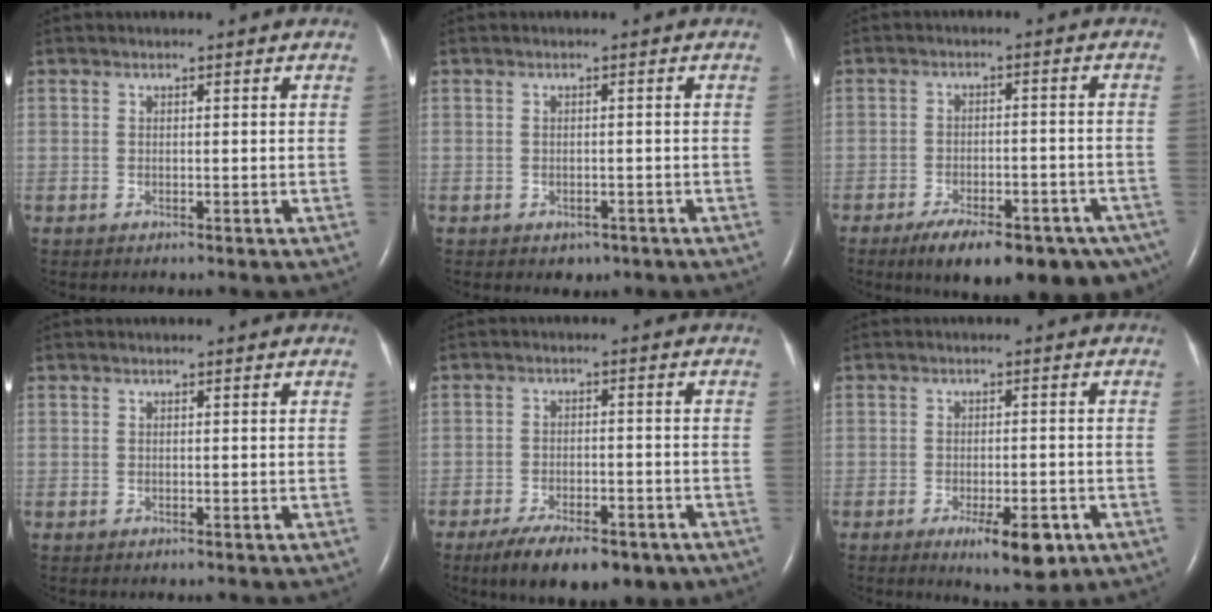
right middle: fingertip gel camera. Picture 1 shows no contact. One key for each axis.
{"total": 1.9, "fx": -1.0, "fy": 1.4, "fz": 0.7, "tx": -0.009, "ty": 0.002, "tz": -0.004}
{"total": 16.7, "fx": -11.5, "fy": 6.1, "fz": 10.5, "tx": -0.113, "ty": 0.004, "tz": -0.155}
{"total": 0.0}
{"total": 12.1, "fx": -8.3, "fy": 4.7, "fz": 7.4, "tx": -0.107, "ty": -0.005, "tz": -0.124}
{"total": 7.1, "fx": -3.6, "fy": 2.0, "fz": 5.8, "tx": -0.087, "ty": -0.010, "tz": -0.044}